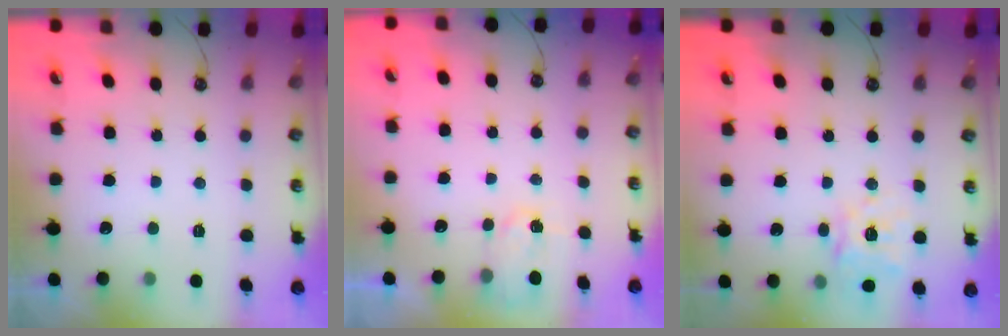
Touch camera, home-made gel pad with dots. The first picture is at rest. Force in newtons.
{"total": 2.9, "press": 2.9, "slide": 0.4}
{"total": 13.5, "press": 13.4, "slide": 1.7}